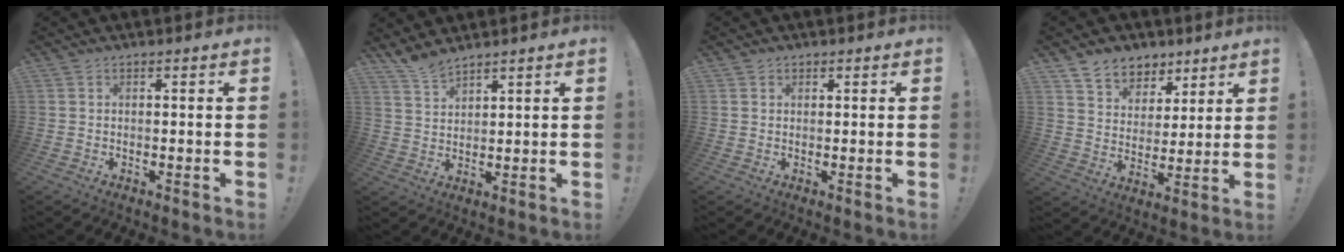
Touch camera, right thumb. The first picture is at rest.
{"total": 5.1, "force": [4.8, 1.0, 1.6], "torque": [-0.040, -0.027, 0.090]}
{"total": 1.0, "force": [0.6, 0.8, 0.1], "torque": [0.004, -0.002, 0.010]}
{"total": 8.4, "force": [5.9, 5.9, 1.0], "torque": [-0.011, -0.051, 0.117]}